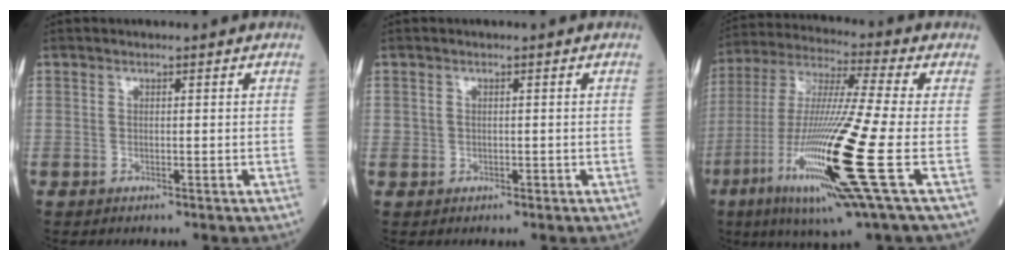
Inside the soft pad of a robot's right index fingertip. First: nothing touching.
{"total": 0.9, "force": [0.0, 0.8, 0.4], "torque": [-0.010, 0.001, 0.003]}
{"total": 20.5, "force": [-6.7, -0.5, 19.3], "torque": [-0.399, -0.039, -0.133]}